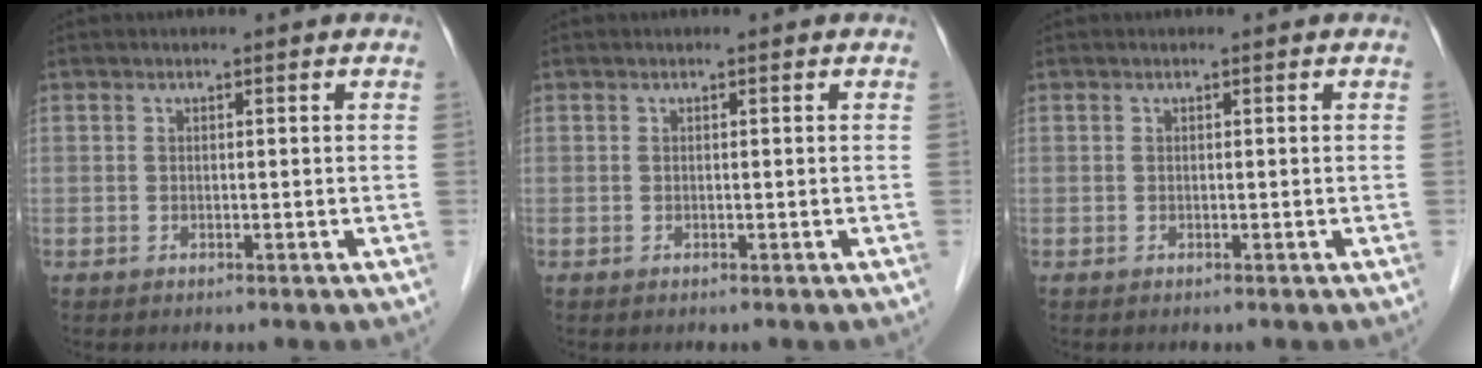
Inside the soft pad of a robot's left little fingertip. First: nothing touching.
{"total": 0.0}
{"total": 0.0}